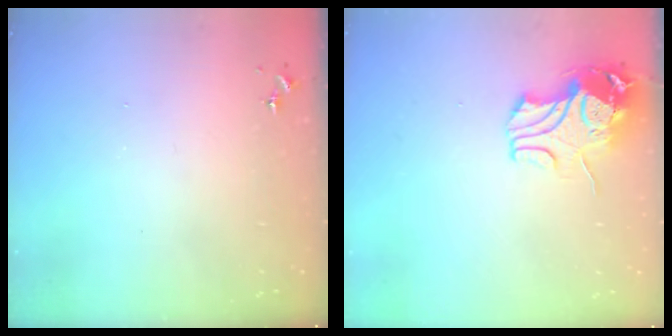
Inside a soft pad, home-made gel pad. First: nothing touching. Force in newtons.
{"total": 11.3, "press": 11.2, "slide": 1.6}